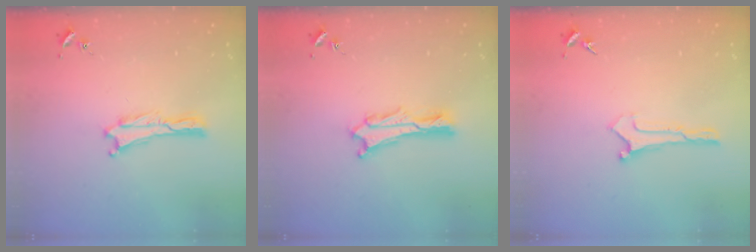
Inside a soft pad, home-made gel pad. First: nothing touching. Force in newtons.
{"total": 1.9, "press": 1.9, "slide": 0.2}
{"total": 0.0}